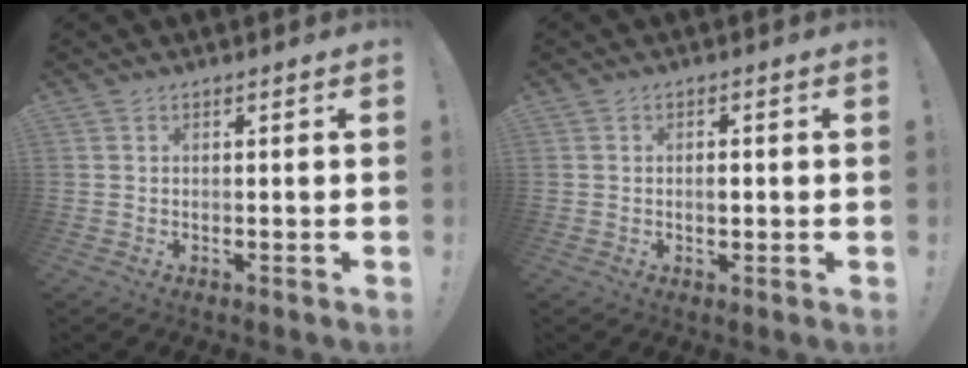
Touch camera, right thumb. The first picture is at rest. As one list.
[{"total": 1.6, "force": [-0.3, 1.0, 1.2], "torque": [-0.009, -0.001, -0.009]}]